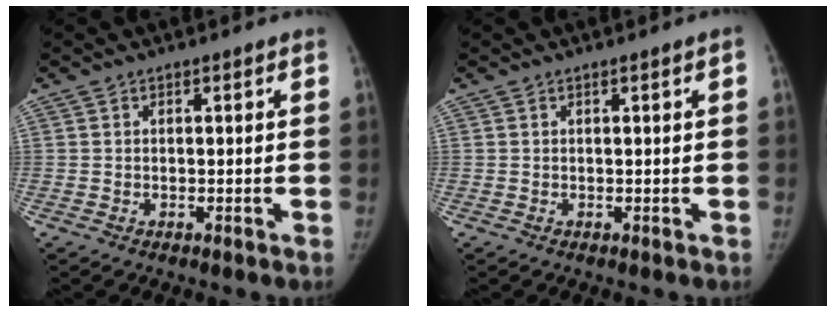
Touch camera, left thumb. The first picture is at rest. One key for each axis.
{"total": 0.6, "fx": 0.1, "fy": 0.0, "fz": 0.6, "tx": -0.010, "ty": 0.001, "tz": 0.002}